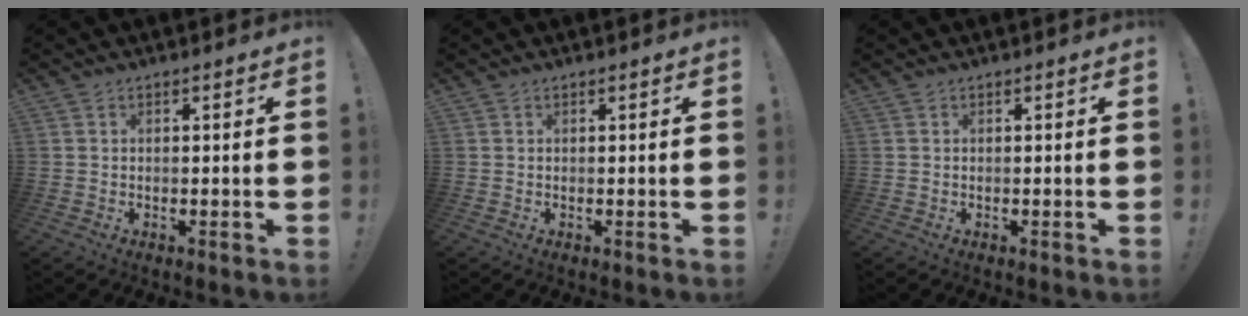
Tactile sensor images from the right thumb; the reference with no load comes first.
{"total": 0.0}
{"total": 0.0}